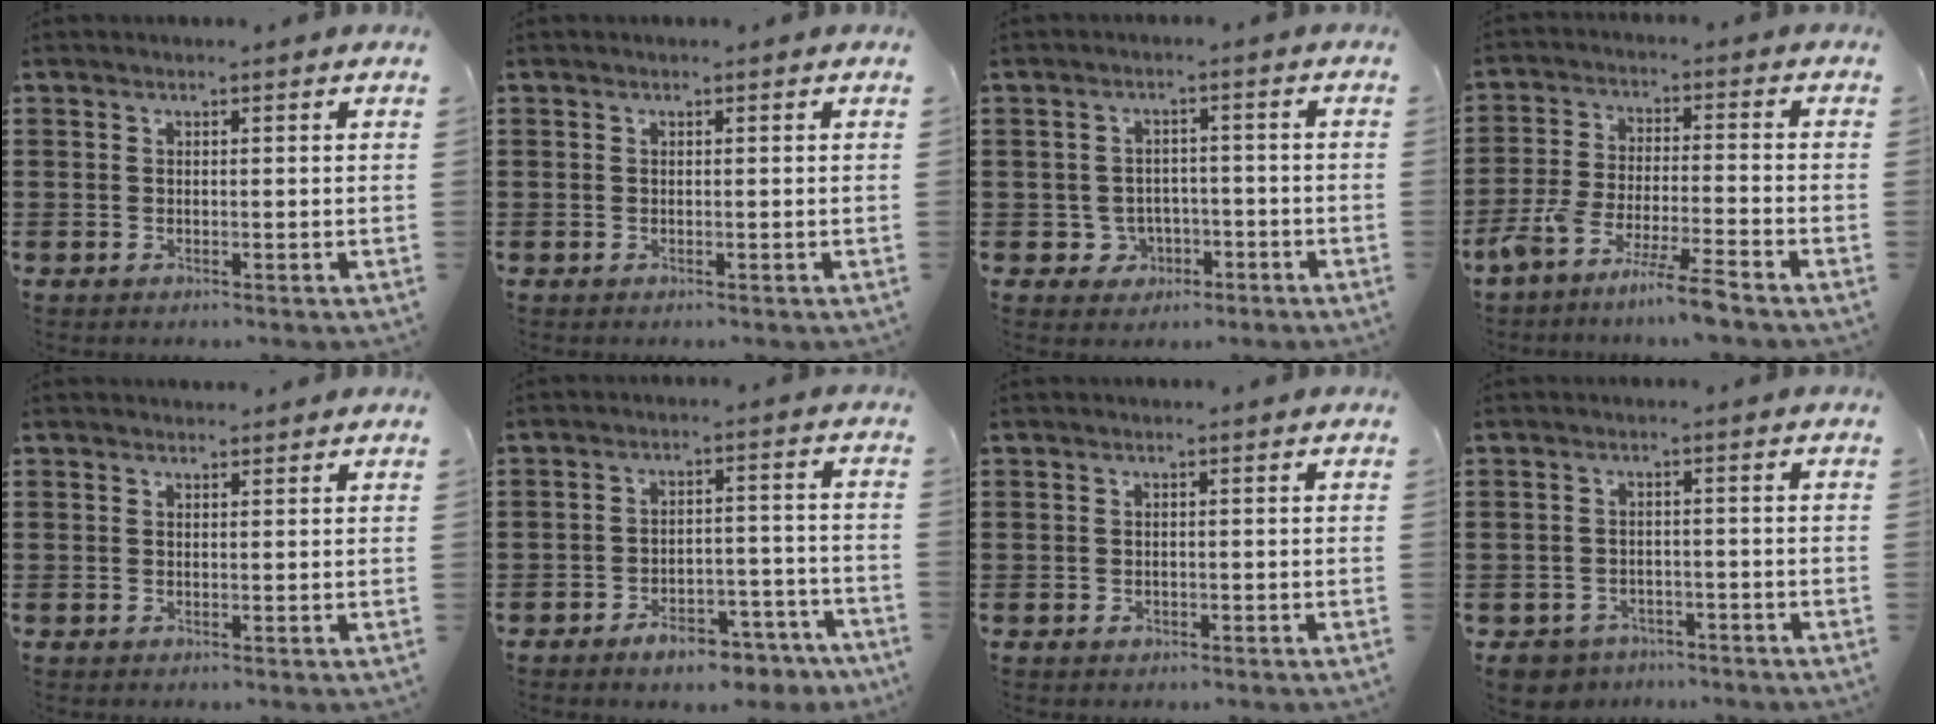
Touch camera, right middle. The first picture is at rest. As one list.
[{"total": 0.0}, {"total": 3.2, "force": [-1.6, 2.6, 0.8], "torque": [-0.025, 0.005, -0.036]}, {"total": 7.5, "force": [-6.4, -0.3, 3.9], "torque": [-0.086, -0.015, -0.125]}, {"total": 0.8, "force": [0.7, 0.3, 0.0], "torque": [0.007, -0.002, 0.012]}, {"total": 6.0, "force": [-5.1, 1.8, 2.6], "torque": [-0.042, 0.013, -0.095]}, {"total": 0.6, "force": [-0.2, 0.4, 0.3], "torque": [-0.006, 0.000, -0.005]}, {"total": 3.0, "force": [-2.8, 1.0, 0.0], "torque": [-0.015, 0.000, -0.064]}]